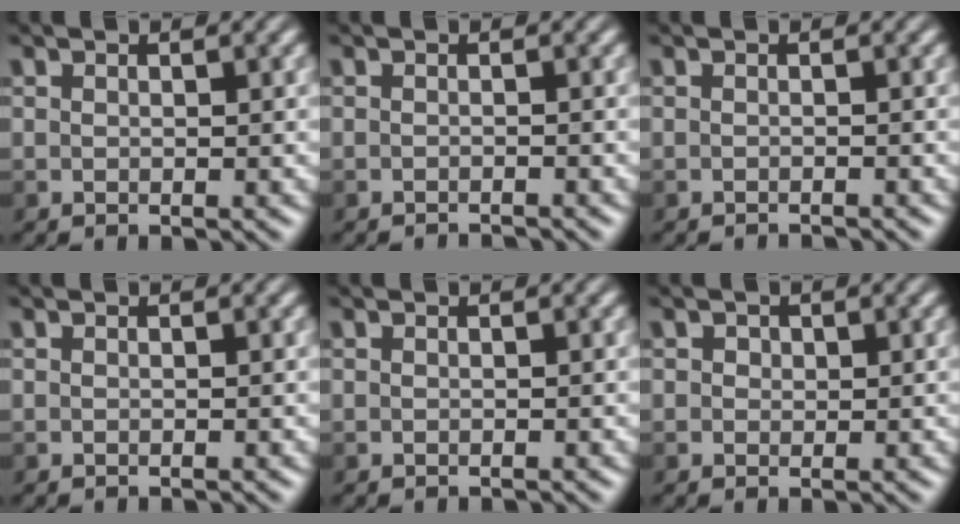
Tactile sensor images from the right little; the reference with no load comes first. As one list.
[{"total": 1.5, "force": [-1.4, 0.0, 0.3], "torque": [0.004, -0.004, -0.020]}, {"total": 1.2, "force": [-1.1, -0.1, 0.2], "torque": [0.002, -0.003, -0.016]}, {"total": 0.7, "force": [-0.7, 0.0, 0.0], "torque": [0.003, -0.006, -0.009]}, {"total": 0.7, "force": [-0.6, 0.0, 0.0], "torque": [0.002, -0.006, -0.010]}, {"total": 0.7, "force": [0.2, 0.6, 0.3], "torque": [-0.005, -0.002, 0.000]}]